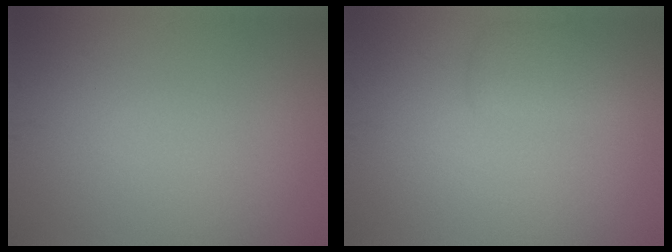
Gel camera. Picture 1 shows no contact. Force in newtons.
{"total": 1.9, "press": 1.9, "slide": 0.1}